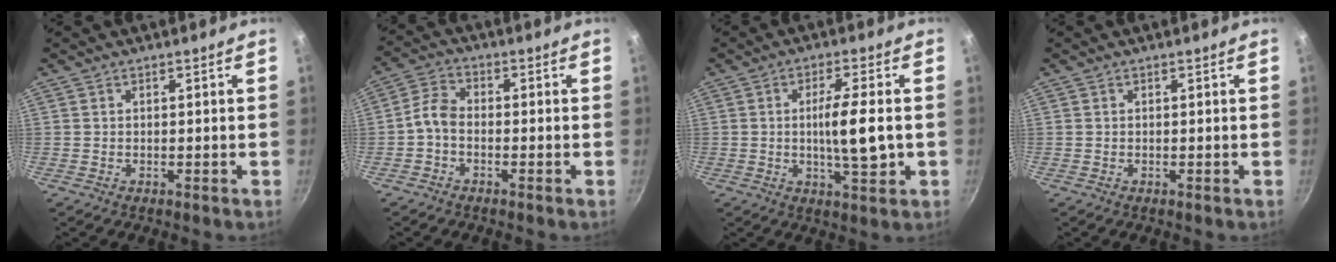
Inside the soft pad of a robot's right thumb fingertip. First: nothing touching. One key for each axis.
{"total": 4.2, "fx": -1.6, "fy": 2.7, "fz": 2.8, "tx": -0.062, "ty": 0.028, "tz": -0.044}
{"total": 8.9, "fx": -0.6, "fy": 2.0, "fz": 8.7, "tx": -0.145, "ty": 0.003, "tz": -0.011}
{"total": 0.0}